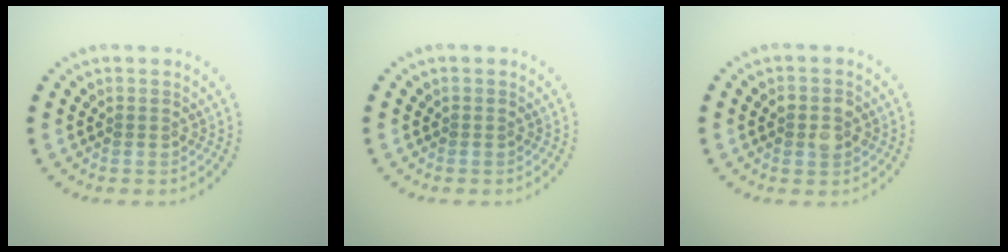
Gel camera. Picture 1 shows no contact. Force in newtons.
{"total": 0.0}
{"total": 2.7, "press": 2.7, "slide": 0.1}